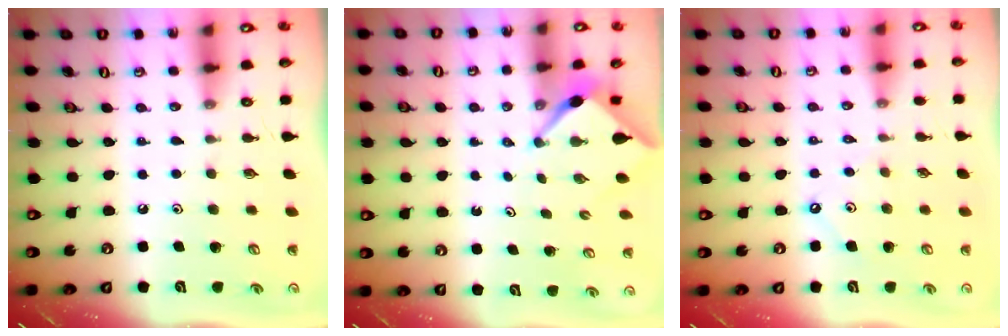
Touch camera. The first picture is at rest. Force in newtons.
{"total": 2.5, "press": 2.5, "slide": 0.3}
{"total": 2.9, "press": 2.8, "slide": 0.5}